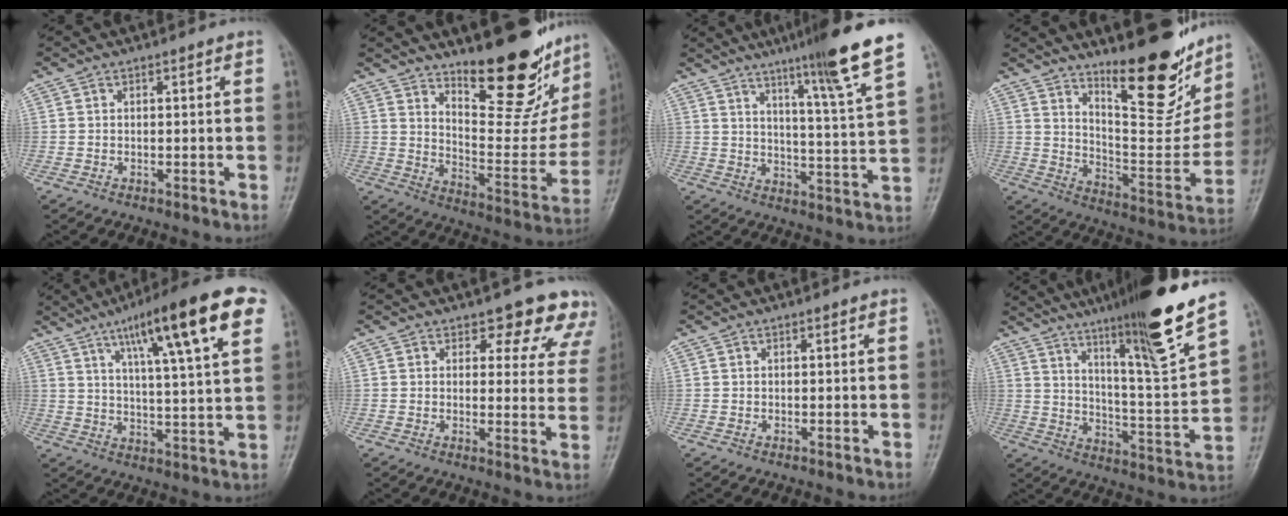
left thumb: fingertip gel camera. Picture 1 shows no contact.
{"total": 21.8, "force": [15.8, 7.1, 13.2], "torque": [-0.137, -0.121, 0.231]}
{"total": 14.1, "force": [9.5, -0.5, 10.4], "torque": [-0.149, -0.054, 0.138]}
{"total": 21.5, "force": [14.8, 6.7, 14.0], "torque": [-0.147, -0.107, 0.232]}
{"total": 19.5, "force": [9.7, 3.4, 16.6], "torque": [-0.234, -0.010, 0.143]}
{"total": 10.5, "force": [8.9, 4.9, 2.5], "torque": [0.029, -0.050, 0.073]}
{"total": 0.0}
{"total": 19.2, "force": [13.2, 0.4, 14.0], "torque": [-0.193, -0.076, 0.215]}